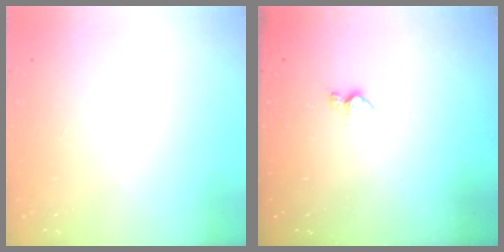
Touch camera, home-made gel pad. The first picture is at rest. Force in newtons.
{"total": 3.6, "press": 3.6, "slide": 0.5}